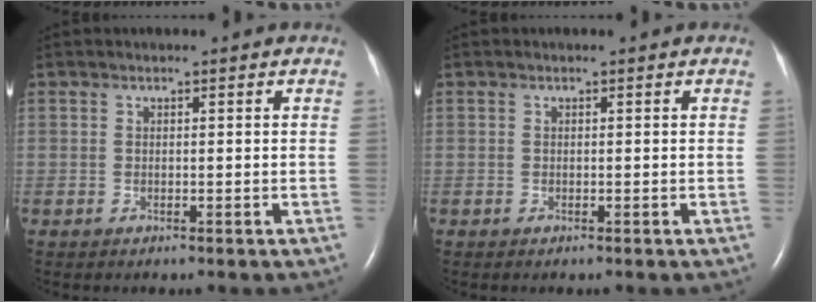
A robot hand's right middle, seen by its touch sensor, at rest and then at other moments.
{"total": 0.0}